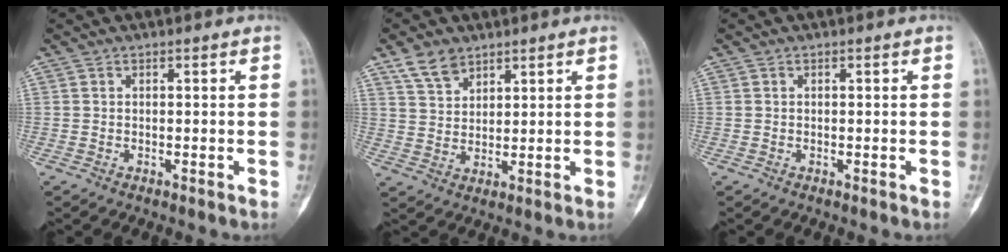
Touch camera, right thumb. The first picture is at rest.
{"total": 5.7, "force": [4.1, 3.3, 2.3], "torque": [-0.028, -0.019, 0.085]}
{"total": 0.0}